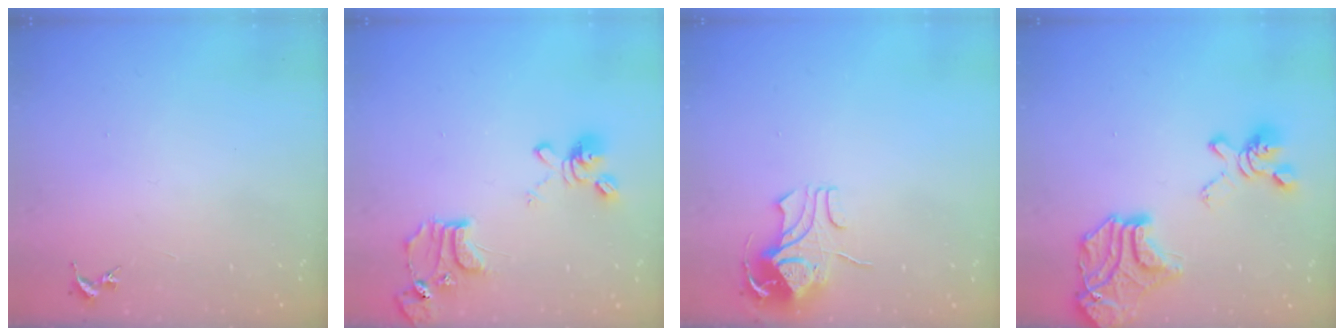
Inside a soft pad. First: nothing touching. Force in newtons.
{"total": 15.3, "press": 15.3, "slide": 1.1}
{"total": 8.5, "press": 8.4, "slide": 0.8}
{"total": 25.0, "press": 24.9, "slide": 2.6}